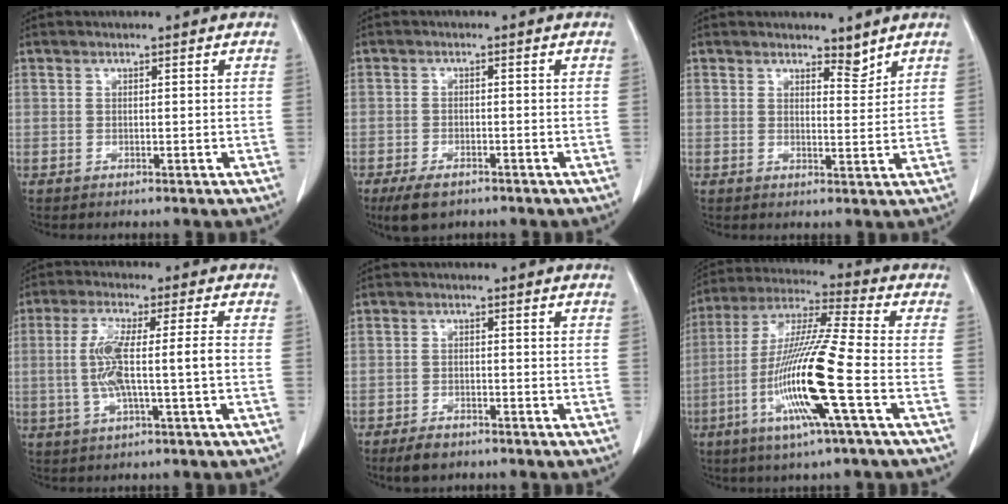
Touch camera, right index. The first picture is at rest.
{"total": 4.8, "force": [-3.4, 2.2, 2.6], "torque": [-0.045, -0.006, -0.051]}
{"total": 3.5, "force": [3.1, 1.0, 1.2], "torque": [-0.012, -0.010, 0.051]}
{"total": 7.5, "force": [-0.6, 0.5, 7.4], "torque": [-0.150, 0.009, -0.010]}
{"total": 3.7, "force": [-2.9, 1.8, 1.5], "torque": [-0.024, -0.001, -0.042]}
{"total": 17.1, "force": [-4.9, -0.6, 16.4], "torque": [-0.329, -0.013, -0.103]}